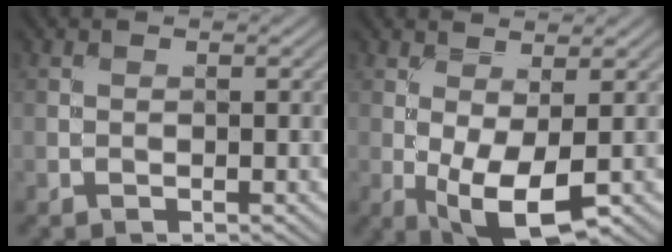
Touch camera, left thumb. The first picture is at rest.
{"total": 6.0, "force": [-1.0, 2.2, 5.4], "torque": [-0.111, -0.009, -0.015]}